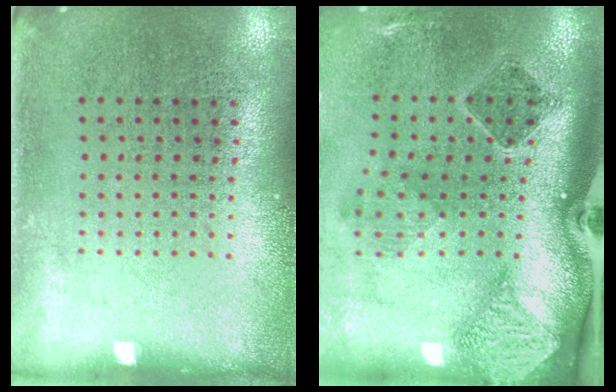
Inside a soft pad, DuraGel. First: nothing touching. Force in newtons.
{"total": 2.3, "press": 1.7, "slide": 1.5}